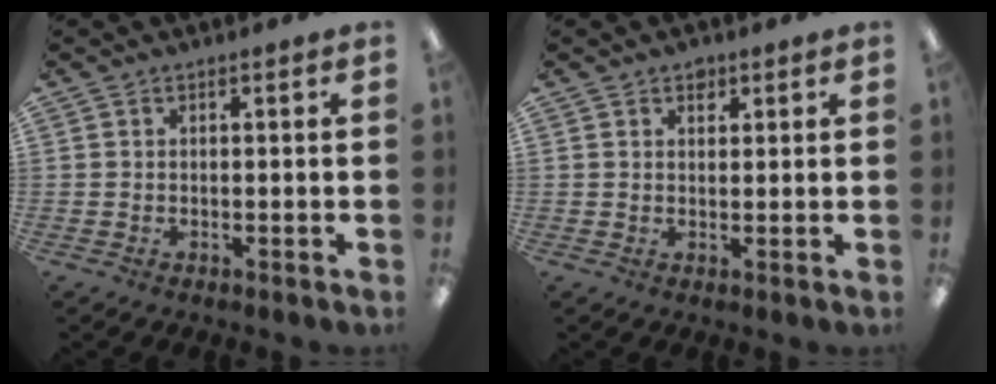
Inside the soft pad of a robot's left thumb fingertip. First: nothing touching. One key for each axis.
{"total": 2.1, "fx": 1.5, "fy": 1.2, "fz": 0.8, "tx": 0.000, "ty": -0.006, "tz": 0.024}